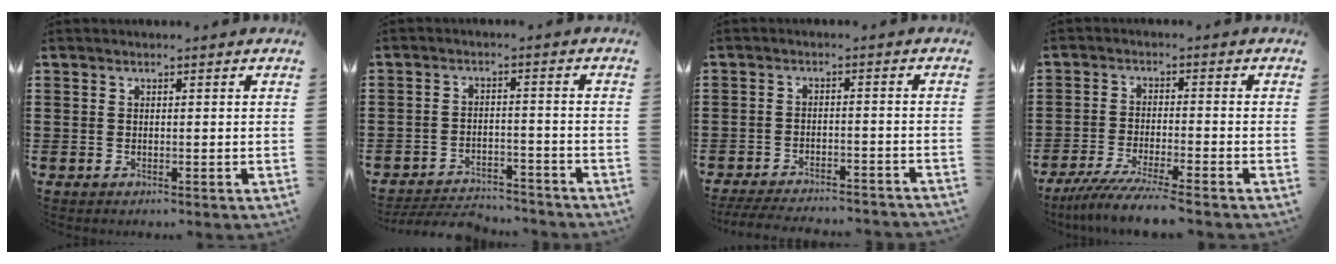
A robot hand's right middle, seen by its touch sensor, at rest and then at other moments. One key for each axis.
{"total": 4.3, "fx": -4.2, "fy": 0.7, "fz": 0.6, "tx": -0.019, "ty": 0.004, "tz": -0.091}
{"total": 4.2, "fx": -4.0, "fy": 0.1, "fz": 1.1, "tx": -0.024, "ty": -0.003, "tz": -0.081}
{"total": 5.4, "fx": -4.8, "fy": -0.5, "fz": 2.3, "tx": -0.056, "ty": -0.023, "tz": -0.096}